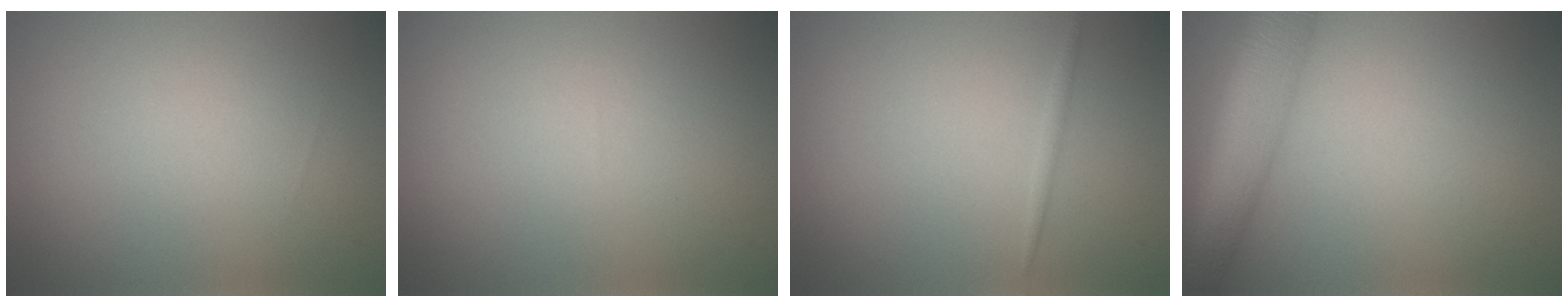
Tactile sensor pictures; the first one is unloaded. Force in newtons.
{"total": 0.0}
{"total": 0.8, "press": 0.8, "slide": 0.0}
{"total": 8.4, "press": 8.4, "slide": 0.4}